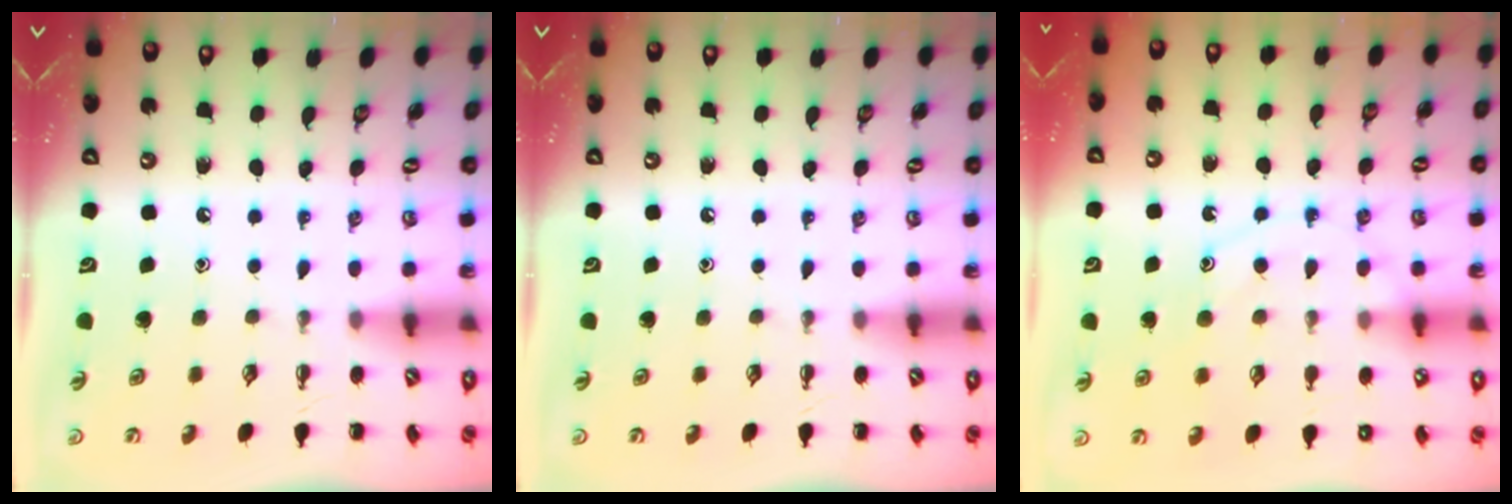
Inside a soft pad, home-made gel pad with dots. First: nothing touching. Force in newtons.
{"total": 0.0}
{"total": 11.9, "press": 11.9, "slide": 0.8}